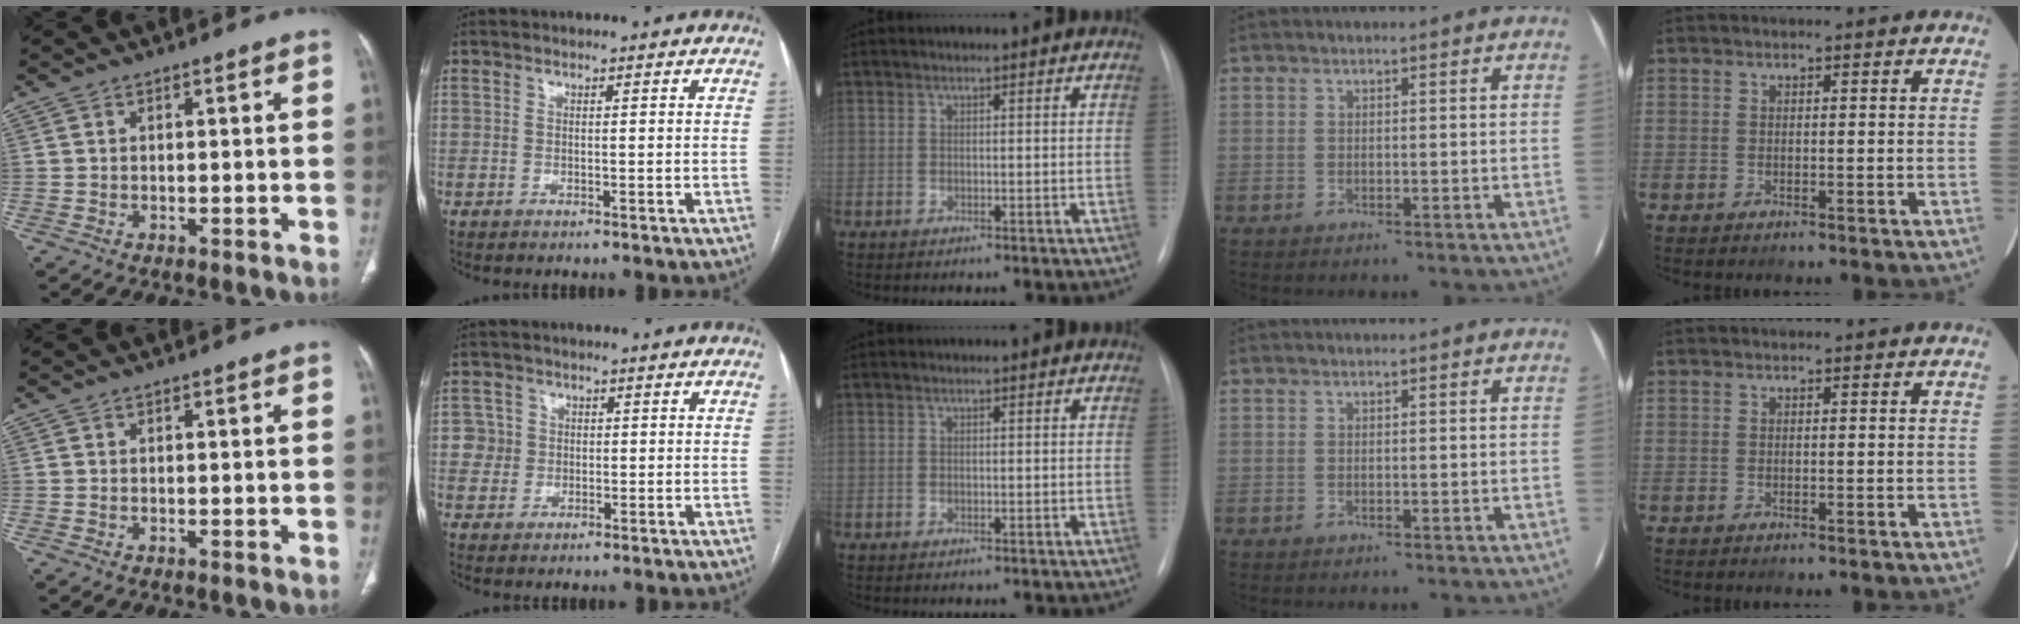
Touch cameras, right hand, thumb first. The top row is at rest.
{"index": {"total": 3.3, "force": [0.3, 3.3, -0.1], "torque": [0.017, 0.009, 0.006]}}